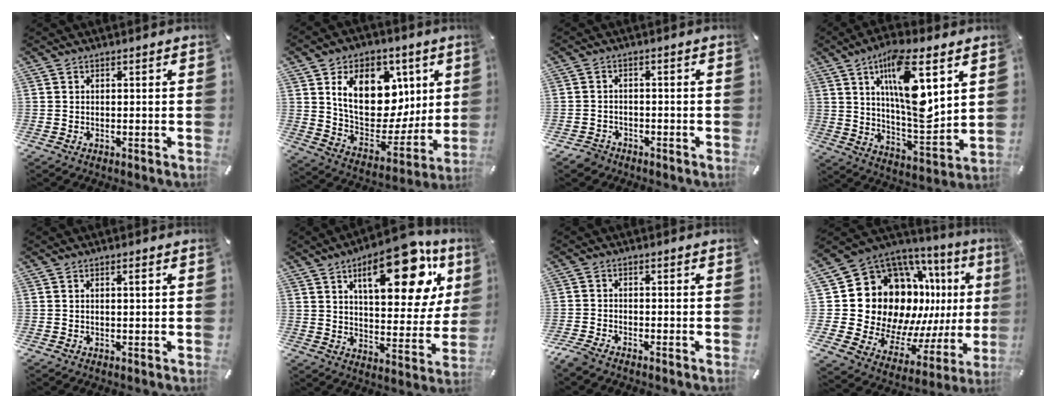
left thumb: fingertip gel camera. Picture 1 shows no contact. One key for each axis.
{"total": 19.6, "fx": 7.1, "fy": 13.6, "fz": 12.2, "tx": -0.190, "ty": -0.031, "tz": 0.133}
{"total": 3.0, "fx": -2.2, "fy": 2.0, "fz": 0.6, "tx": -0.017, "ty": 0.011, "tz": -0.046}
{"total": 17.7, "fx": 7.5, "fy": 6.1, "fz": 14.8, "tx": -0.268, "ty": -0.030, "tz": 0.118}
{"total": 1.2, "fx": 0.4, "fy": 0.3, "fz": 1.1, "tx": -0.020, "ty": 0.002, "tz": 0.005}
{"total": 22.7, "fx": 11.6, "fy": 9.6, "fz": 17.0, "tx": -0.231, "ty": -0.058, "tz": 0.179}
{"total": 2.6, "fx": -2.4, "fy": 0.7, "fz": 0.9, "tx": -0.035, "ty": 0.003, "tz": -0.052}
{"total": 21.9, "fx": 5.5, "fy": 17.0, "fz": 12.6, "tx": -0.207, "ty": -0.097, "tz": 0.153}